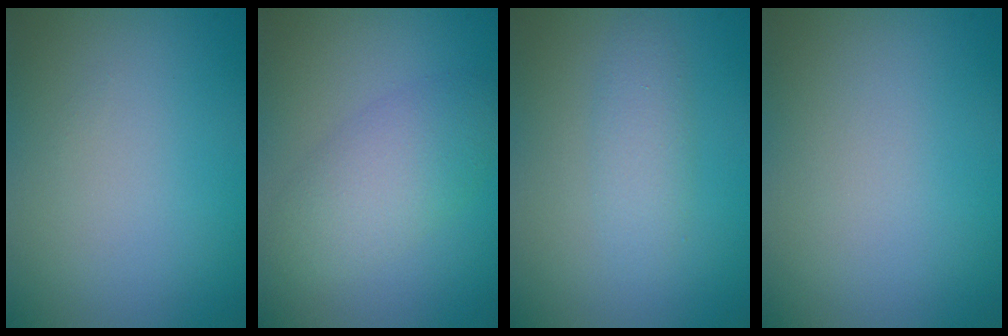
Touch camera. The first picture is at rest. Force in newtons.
{"total": 4.1, "press": 4.1, "slide": 0.3}
{"total": 1.9, "press": 1.9, "slide": 0.1}
{"total": 0.0}